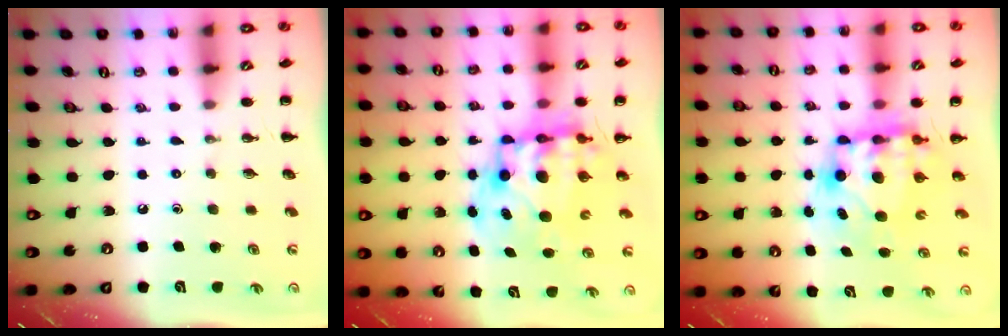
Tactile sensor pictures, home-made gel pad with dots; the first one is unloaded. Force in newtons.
{"total": 12.5, "press": 12.0, "slide": 3.2}
{"total": 10.0, "press": 9.8, "slide": 2.4}